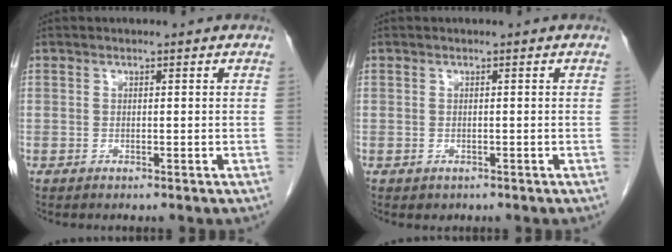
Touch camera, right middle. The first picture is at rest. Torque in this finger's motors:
{"motor_torque": [0.11, 0.10, 0.03, -0.01]}